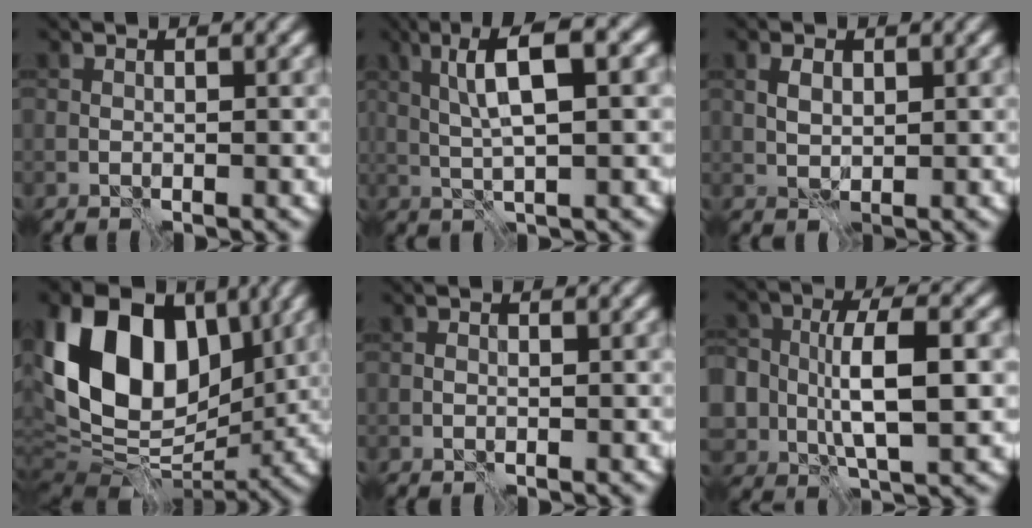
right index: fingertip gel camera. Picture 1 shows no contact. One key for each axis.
{"total": 6.0, "fx": 1.8, "fy": 1.2, "fz": 5.6, "tx": -0.108, "ty": 0.012, "tz": 0.033}
{"total": 1.6, "fx": 0.8, "fy": 1.0, "fz": 1.0, "tx": -0.023, "ty": 0.001, "tz": 0.016}
{"total": 15.8, "fx": 3.8, "fy": 10.9, "fz": 10.8, "tx": -0.205, "ty": 0.020, "tz": 0.064}
{"total": 0.0}
{"total": 7.6, "fx": 0.0, "fy": 4.6, "fz": 6.1, "tx": -0.118, "ty": -0.004, "tz": 0.001}